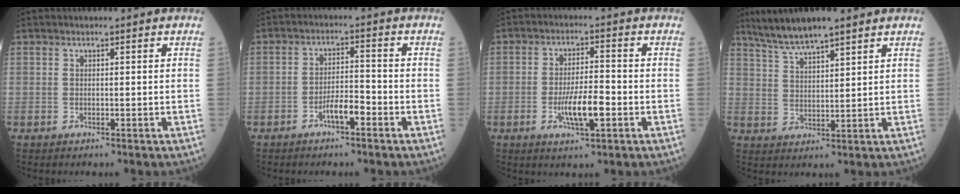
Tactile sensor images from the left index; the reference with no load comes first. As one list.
[{"total": 4.0, "force": [-2.4, 0.9, 3.1], "torque": [-0.057, 0.004, -0.046]}, {"total": 6.4, "force": [-2.1, 1.3, 5.9], "torque": [-0.115, -0.005, -0.037]}, {"total": 8.0, "force": [6.7, 0.8, 4.4], "torque": [-0.090, 0.021, 0.126]}]